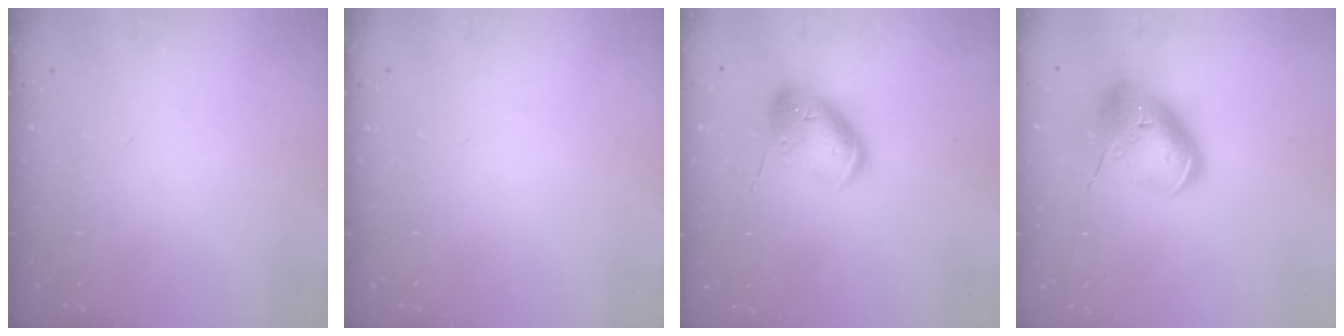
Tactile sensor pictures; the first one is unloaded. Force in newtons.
{"total": 0.0}
{"total": 15.6, "press": 15.4, "slide": 2.5}
{"total": 17.4, "press": 17.2, "slide": 2.9}